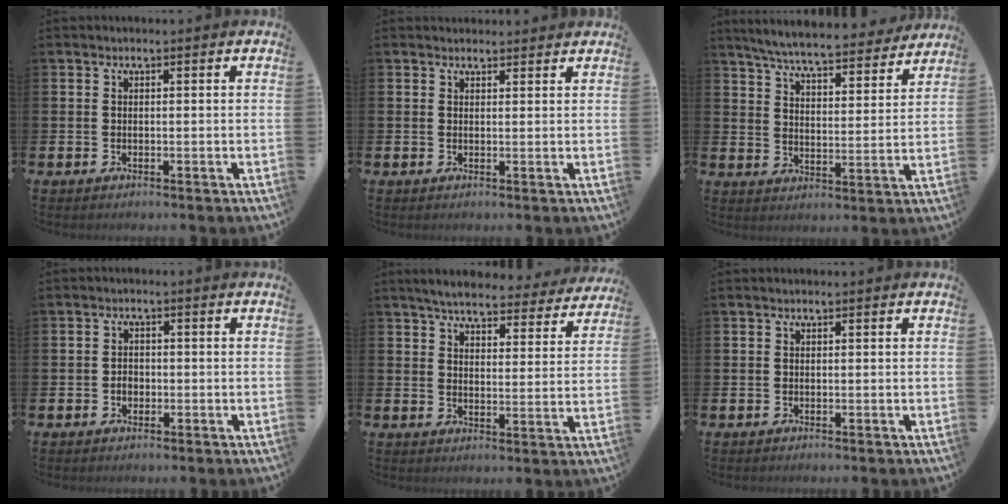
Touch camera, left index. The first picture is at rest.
{"total": 1.5, "force": [1.5, 0.4, -0.1], "torque": [0.007, -0.004, 0.026]}
{"total": 6.7, "force": [6.4, 0.5, 2.0], "torque": [-0.061, -0.045, 0.108]}
{"total": 1.7, "force": [-0.4, 1.4, 0.9], "torque": [-0.009, 0.003, -0.013]}
{"total": 5.6, "force": [5.3, 0.8, 1.5], "torque": [-0.049, -0.031, 0.091]}
{"total": 0.0}